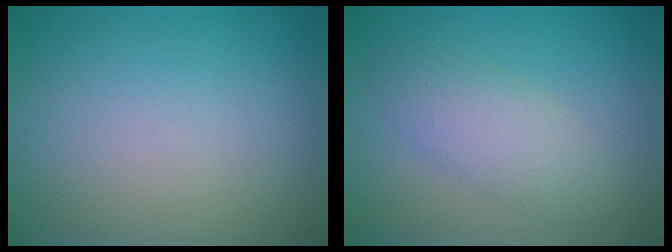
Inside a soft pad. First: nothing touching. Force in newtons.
{"total": 3.4, "press": 3.4, "slide": 0.2}